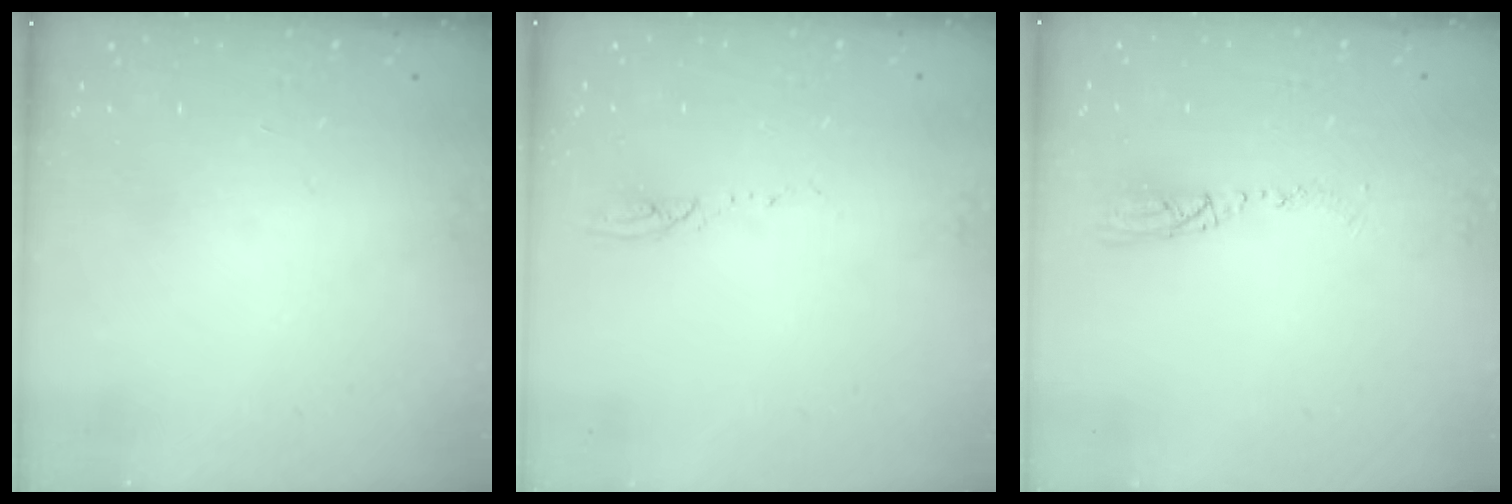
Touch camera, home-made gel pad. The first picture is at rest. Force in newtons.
{"total": 3.3, "press": 3.3, "slide": 0.4}
{"total": 5.0, "press": 4.9, "slide": 0.9}